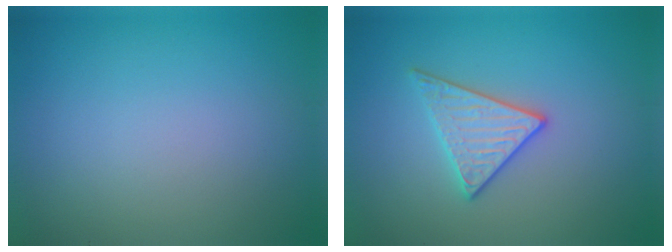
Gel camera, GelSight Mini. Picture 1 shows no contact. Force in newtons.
{"total": 2.9, "press": 2.9, "slide": 0.4}